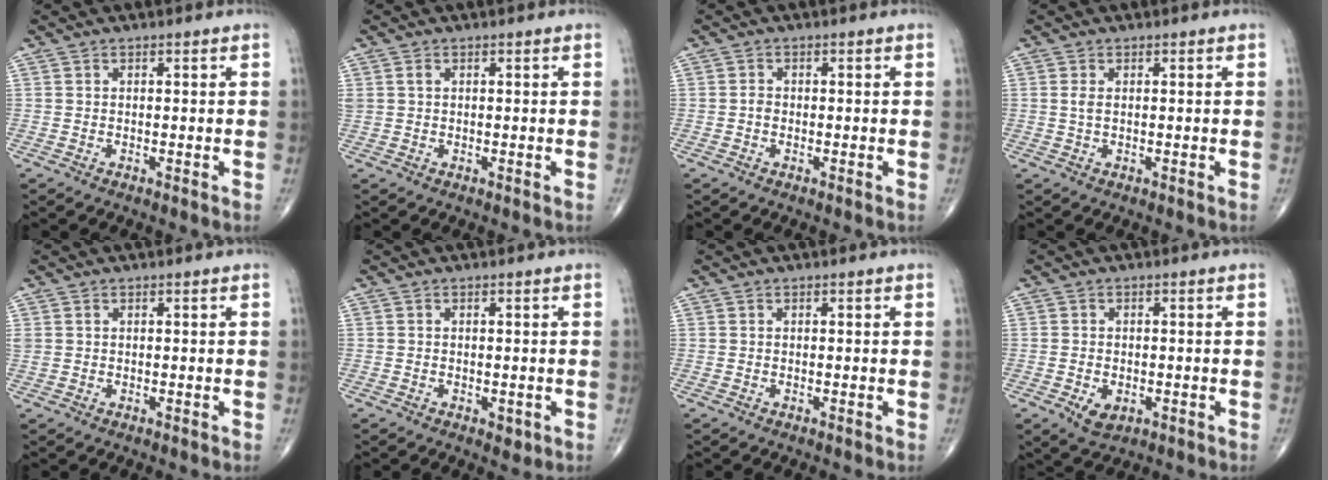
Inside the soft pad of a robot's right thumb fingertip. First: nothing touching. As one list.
[{"total": 1.4, "force": [0.4, 1.0, 0.9], "torque": [-0.025, 0.007, 0.014]}, {"total": 1.0, "force": [-0.3, 0.8, 0.6], "torque": [-0.005, 0.003, -0.008]}, {"total": 1.3, "force": [0.2, 0.6, 1.1], "torque": [-0.029, 0.002, 0.008]}, {"total": 1.2, "force": [0.4, 0.9, 0.6], "torque": [-0.014, 0.007, 0.011]}, {"total": 1.8, "force": [-0.6, 1.2, 1.3], "torque": [-0.010, -0.002, -0.005]}, {"total": 0.0}, {"total": 4.0, "force": [-1.4, 2.6, 2.7], "torque": [-0.042, 0.001, -0.014]}]